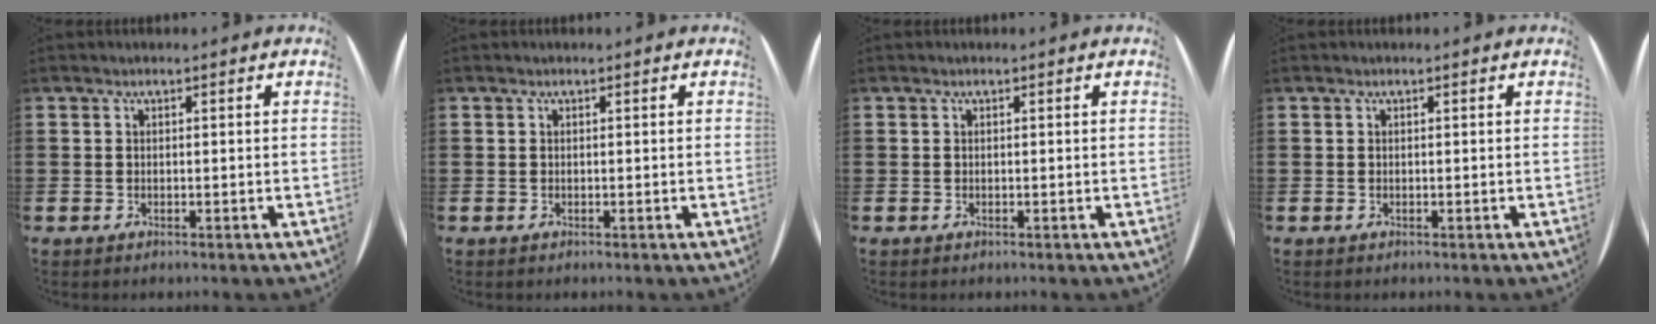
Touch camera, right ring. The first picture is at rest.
{"total": 0.0}
{"total": 0.0}
{"total": 0.0}